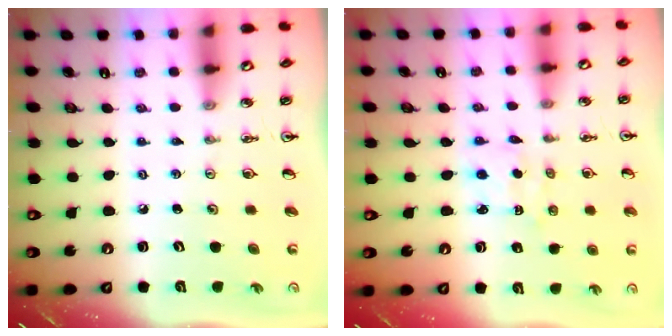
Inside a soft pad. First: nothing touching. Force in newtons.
{"total": 1.8, "press": 1.6, "slide": 0.6}